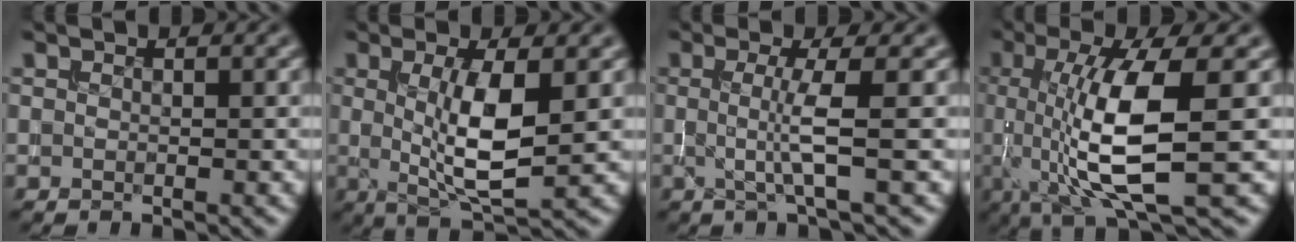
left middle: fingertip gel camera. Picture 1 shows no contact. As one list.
[{"total": 5.7, "force": [0.3, 1.4, 5.5], "torque": [-0.100, -0.009, 0.010]}, {"total": 3.1, "force": [-0.3, 0.2, 3.0], "torque": [-0.061, -0.004, -0.010]}, {"total": 8.8, "force": [-0.3, 2.2, 8.5], "torque": [-0.150, -0.008, -0.001]}]